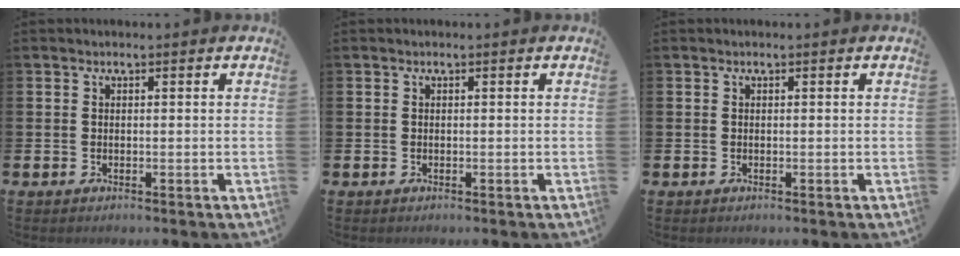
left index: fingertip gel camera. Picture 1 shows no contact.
{"total": 0.0}
{"total": 0.0}